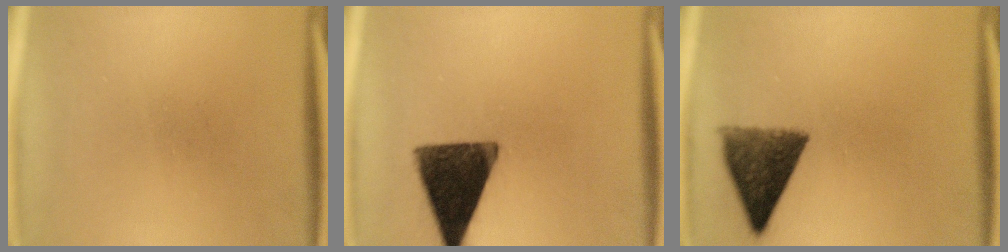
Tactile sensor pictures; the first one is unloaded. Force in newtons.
{"total": 14.1}
{"total": 9.2}